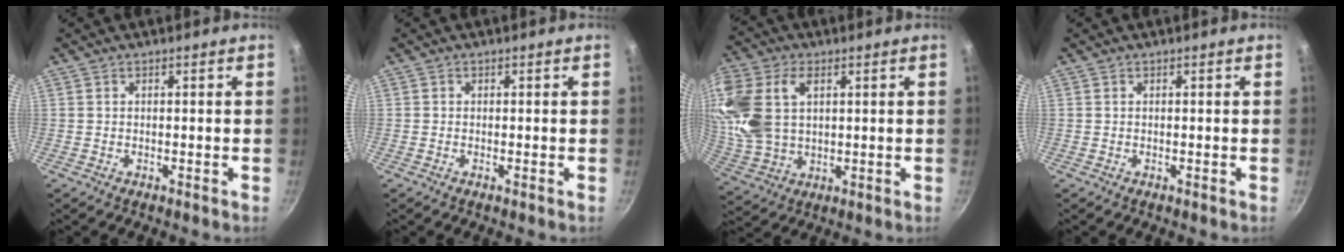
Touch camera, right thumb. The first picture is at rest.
{"total": 0.0}
{"total": 16.7, "force": [4.5, 11.0, 11.7], "torque": [-0.250, -0.005, 0.093]}
{"total": 0.0}